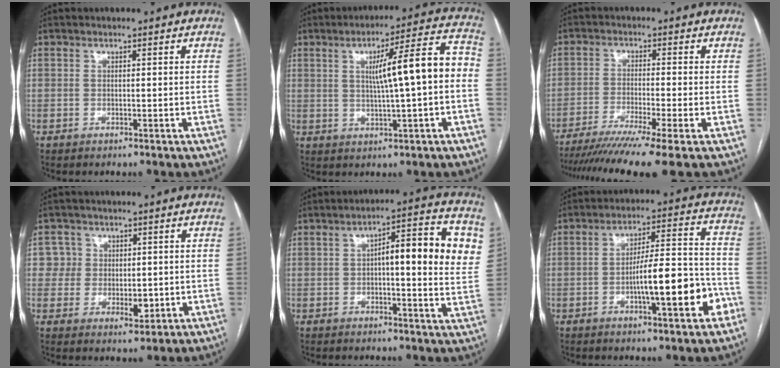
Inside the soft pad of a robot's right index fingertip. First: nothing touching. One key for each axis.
{"total": 11.4, "fx": 0.4, "fy": 0.9, "fz": 11.4, "tx": -0.165, "ty": 0.028, "tz": 0.007}
{"total": 12.1, "fx": -9.3, "fy": -1.6, "fz": 7.7, "tx": -0.118, "ty": -0.031, "tz": -0.145}
{"total": 5.5, "fx": 0.7, "fy": 5.3, "fz": 1.3, "tx": -0.005, "ty": 0.006, "tz": 0.014}
{"total": 13.4, "fx": 2.9, "fy": 3.0, "fz": 12.7, "tx": -0.166, "ty": 0.027, "tz": 0.034}
{"total": 13.3, "fx": -4.6, "fy": 2.1, "fz": 12.3, "tx": -0.188, "ty": 0.016, "tz": -0.064}